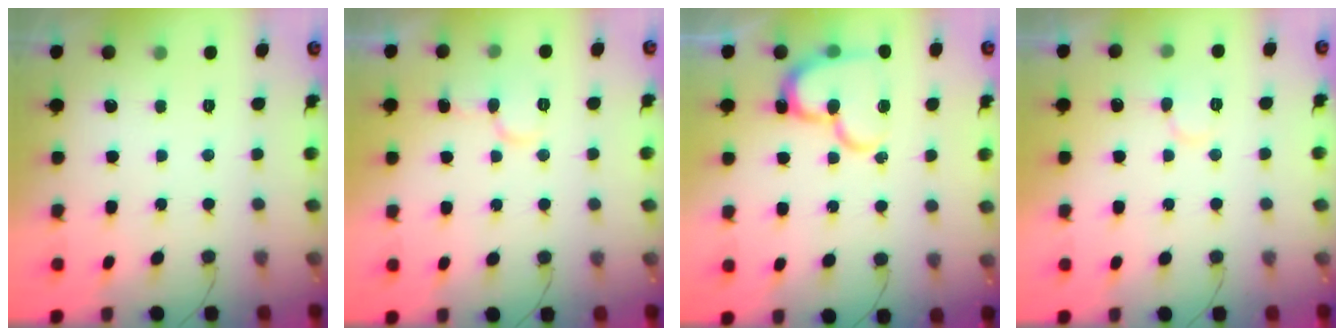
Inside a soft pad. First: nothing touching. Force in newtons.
{"total": 8.5, "press": 8.5, "slide": 0.7}
{"total": 15.6, "press": 15.5, "slide": 1.2}
{"total": 7.0, "press": 6.9, "slide": 1.0}